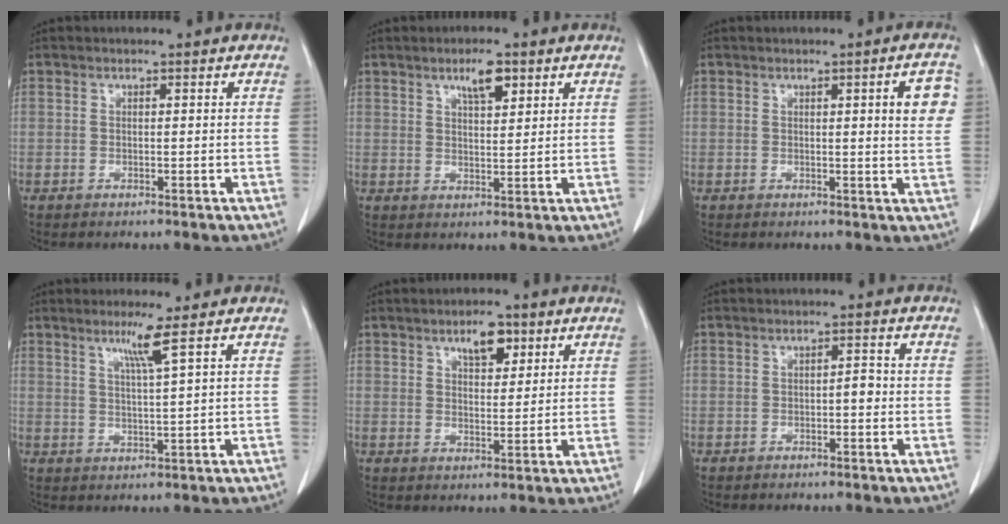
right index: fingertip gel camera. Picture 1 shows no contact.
{"total": 4.4, "force": [2.6, 1.2, 3.3], "torque": [-0.060, 0.000, 0.045]}
{"total": 4.7, "force": [1.2, 0.5, 4.5], "torque": [-0.052, -0.002, 0.012]}
{"total": 4.0, "force": [2.3, -1.4, 3.1], "torque": [-0.060, -0.008, 0.046]}
{"total": 4.9, "force": [2.8, 2.0, 3.4], "torque": [-0.056, 0.000, 0.047]}
{"total": 1.5, "force": [-0.4, 0.5, 1.4], "torque": [-0.016, 0.004, -0.007]}